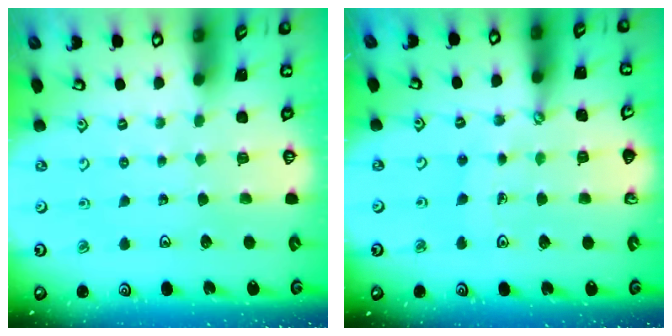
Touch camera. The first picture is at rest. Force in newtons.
{"total": 7.3, "press": 7.1, "slide": 1.7}